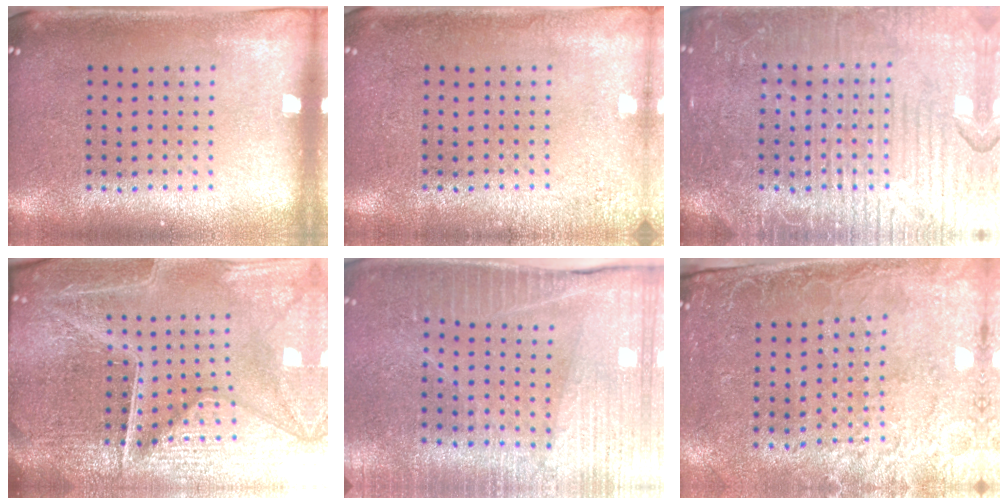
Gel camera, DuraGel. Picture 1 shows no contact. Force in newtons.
{"total": 1.6, "press": 1.6, "slide": 0.3}
{"total": 7.2, "press": 7.1, "slide": 0.9}
{"total": 6.8, "press": 6.0, "slide": 3.2}
{"total": 3.5, "press": 3.4, "slide": 0.6}
{"total": 2.6, "press": 2.2, "slide": 1.2}